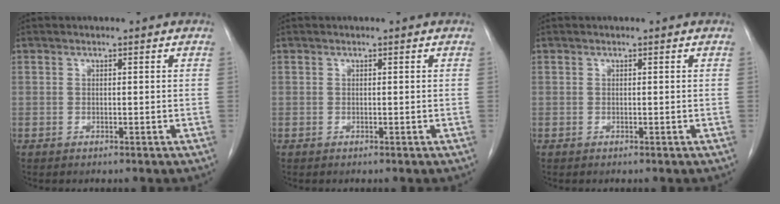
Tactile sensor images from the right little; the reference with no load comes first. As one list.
[{"total": 0.0}, {"total": 0.0}]